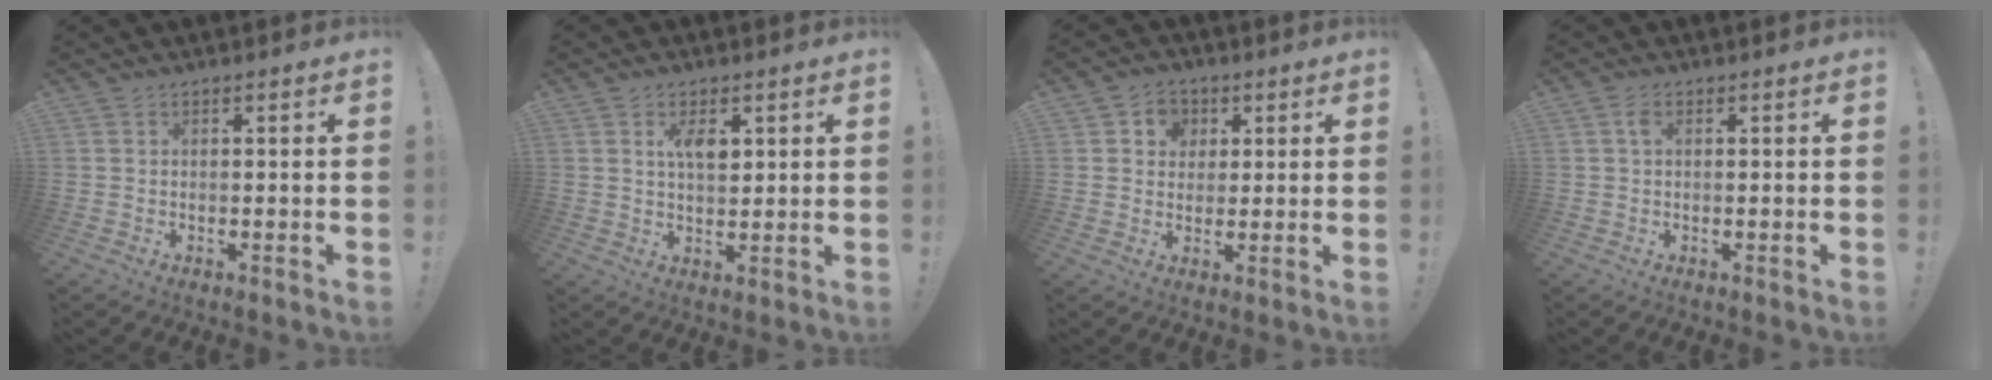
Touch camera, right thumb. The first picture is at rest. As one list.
[{"total": 5.3, "force": [2.4, 2.7, 4.0], "torque": [-0.060, -0.007, 0.037]}, {"total": 6.2, "force": [1.6, 5.7, 1.8], "torque": [-0.024, -0.002, 0.032]}, {"total": 1.9, "force": [0.5, 1.0, 1.6], "torque": [-0.027, 0.003, 0.006]}]